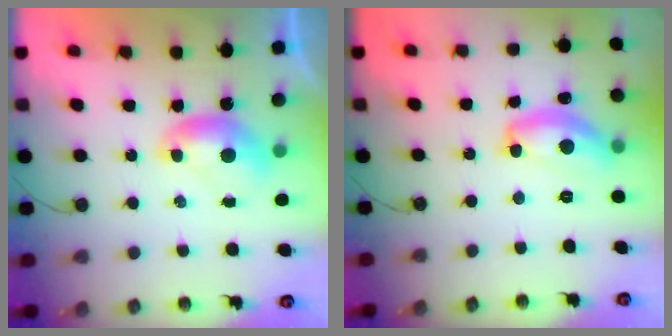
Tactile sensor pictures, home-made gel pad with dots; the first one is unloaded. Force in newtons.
{"total": 9.6, "press": 9.6, "slide": 0.8}